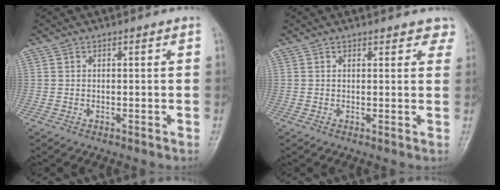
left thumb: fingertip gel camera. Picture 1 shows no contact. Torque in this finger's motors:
{"motor_torque": [0.04, 0.11, -0.03, -0.08, 0.03]}